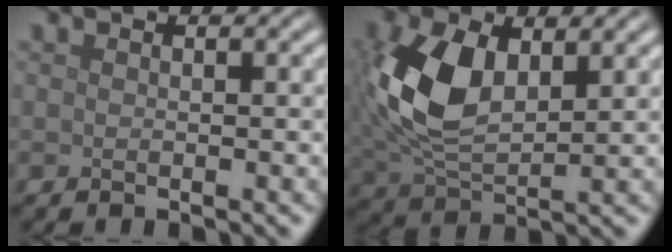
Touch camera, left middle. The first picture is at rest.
{"total": 8.7, "force": [1.7, 5.2, 6.7], "torque": [-0.166, -0.002, 0.034]}